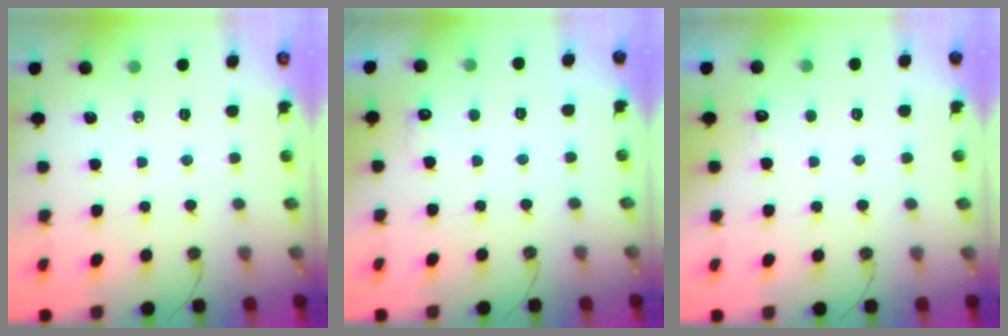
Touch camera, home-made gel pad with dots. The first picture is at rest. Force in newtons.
{"total": 5.4, "press": 5.3, "slide": 1.2}
{"total": 4.3, "press": 4.2, "slide": 1.0}